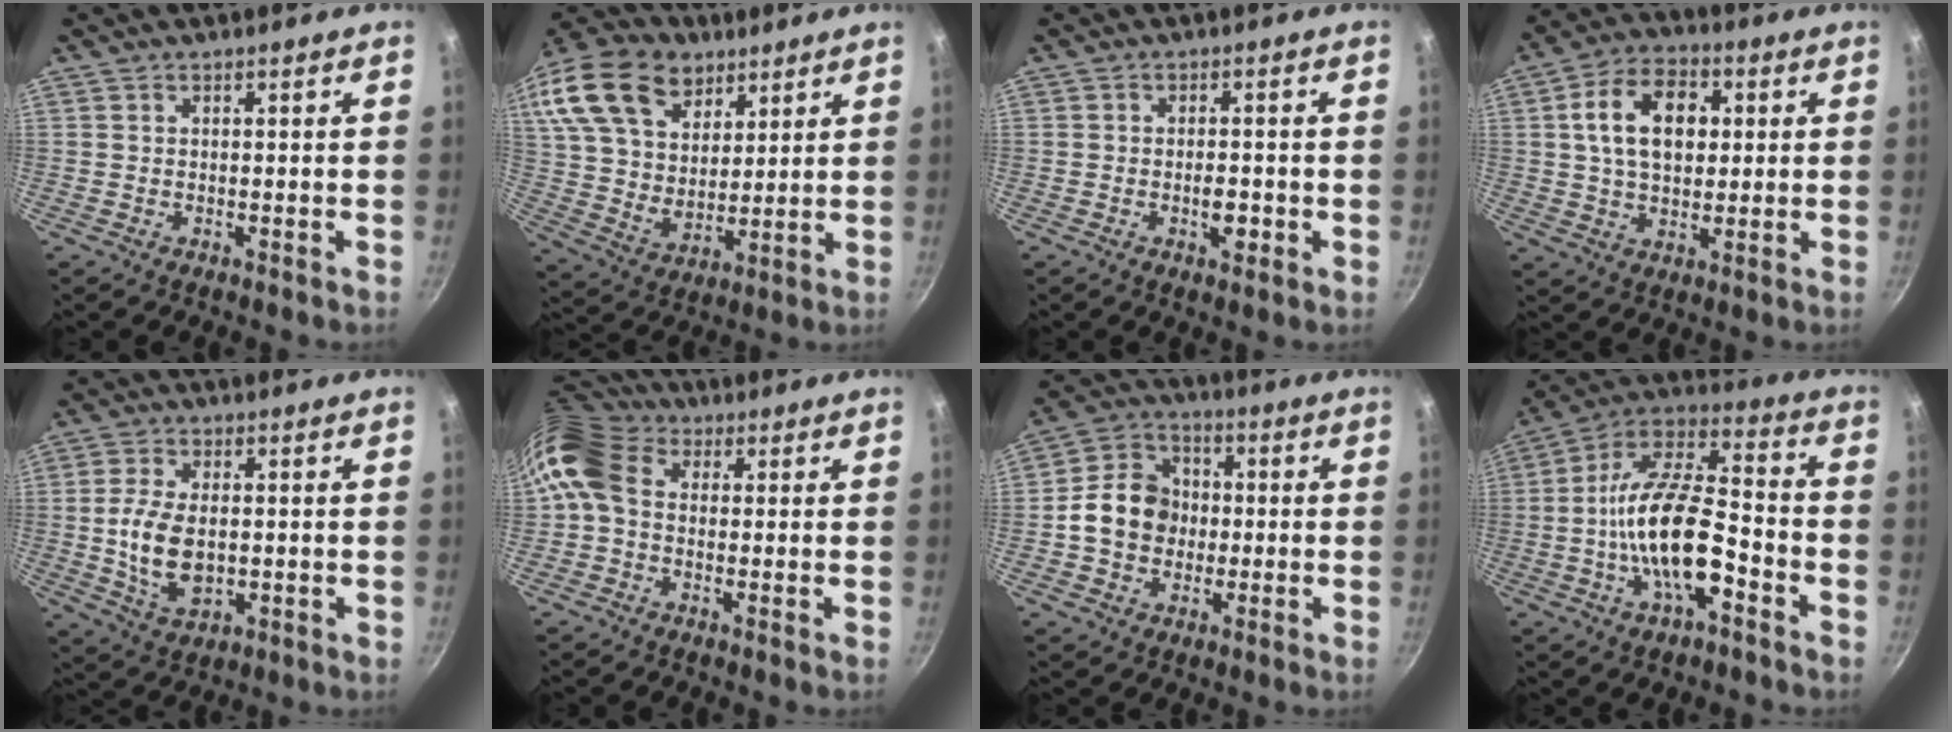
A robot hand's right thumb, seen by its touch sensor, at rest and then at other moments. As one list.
[{"total": 25.0, "force": [13.4, 16.2, 13.5], "torque": [-0.266, -0.004, 0.247]}, {"total": 3.5, "force": [-1.0, 1.8, 2.8], "torque": [-0.030, 0.008, -0.016]}, {"total": 13.0, "force": [2.4, 8.7, 9.3], "torque": [-0.134, 0.012, 0.033]}, {"total": 10.0, "force": [-0.3, 5.9, 8.0], "torque": [-0.151, -0.001, -0.001]}, {"total": 9.5, "force": [0.2, 7.4, 6.0], "torque": [-0.109, 0.025, -0.018]}, {"total": 10.2, "force": [-0.7, 8.7, 5.3], "torque": [-0.059, 0.022, -0.028]}, {"total": 18.4, "force": [-5.4, 7.8, 15.8], "torque": [-0.271, 0.043, -0.113]}]